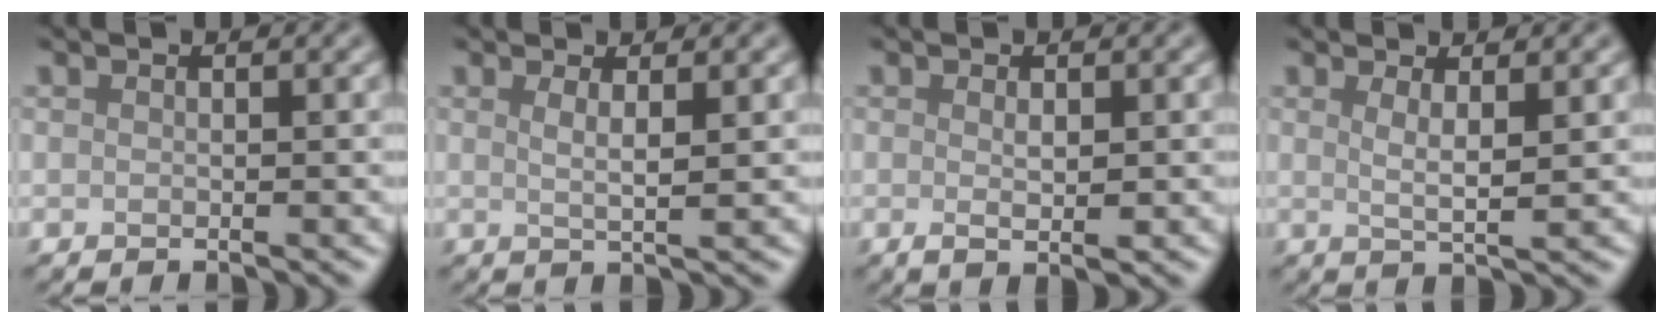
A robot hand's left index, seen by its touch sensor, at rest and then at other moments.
{"total": 1.9, "force": [0.8, 0.5, 1.7], "torque": [-0.025, -0.001, 0.006]}
{"total": 1.6, "force": [0.1, 0.4, 1.5], "torque": [-0.025, -0.003, 0.002]}
{"total": 2.3, "force": [1.0, 0.5, 2.0], "torque": [-0.031, -0.006, 0.014]}